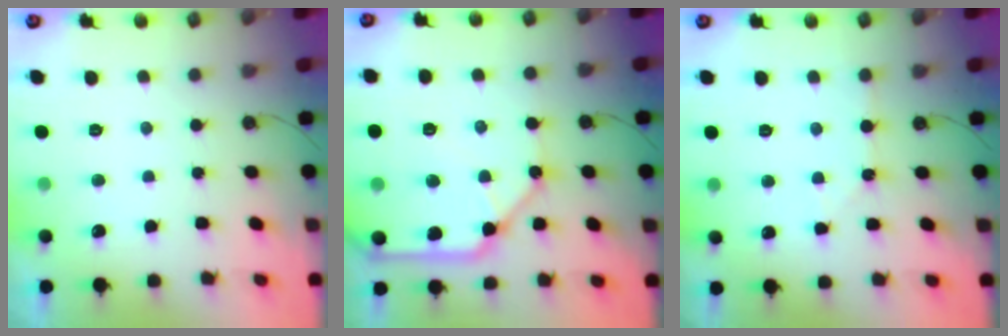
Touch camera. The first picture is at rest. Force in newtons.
{"total": 15.0, "press": 14.9, "slide": 2.0}
{"total": 4.9, "press": 4.8, "slide": 0.8}